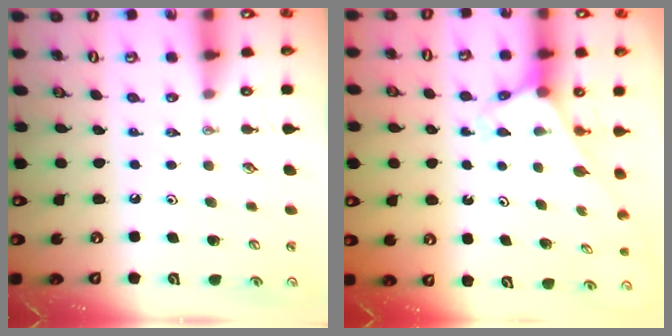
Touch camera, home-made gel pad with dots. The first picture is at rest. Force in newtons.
{"total": 2.9, "press": 2.9, "slide": 0.2}